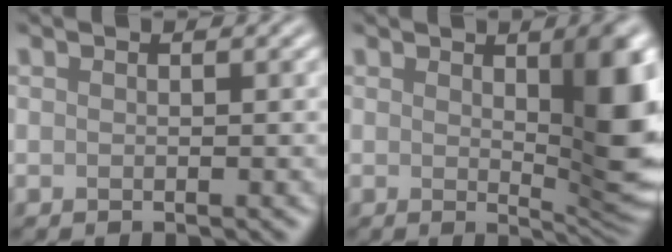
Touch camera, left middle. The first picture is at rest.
{"total": 7.1, "force": [1.6, 2.1, 6.6], "torque": [-0.079, -0.010, 0.031]}